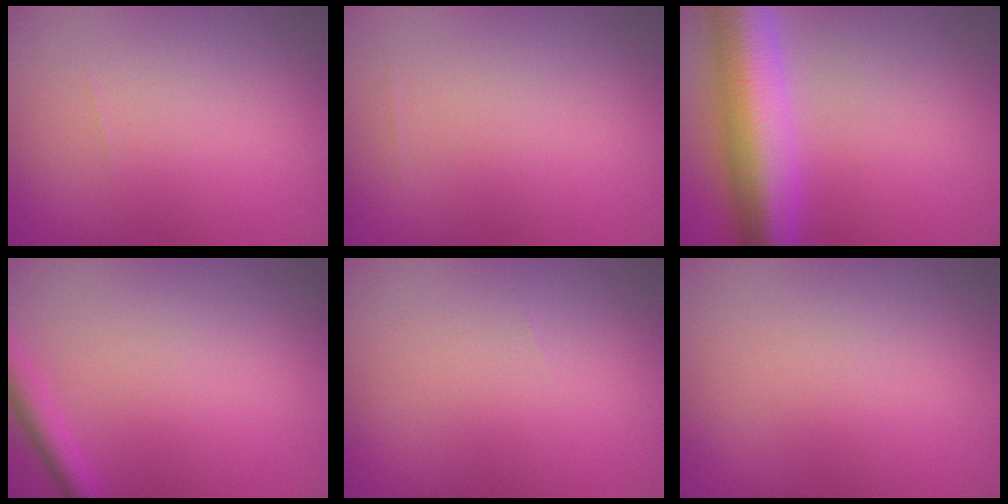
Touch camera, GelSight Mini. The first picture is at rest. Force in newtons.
{"total": 0.0}
{"total": 9.5, "press": 9.5, "slide": 0.2}
{"total": 2.1, "press": 2.0, "slide": 0.2}
{"total": 0.0}
{"total": 0.0}